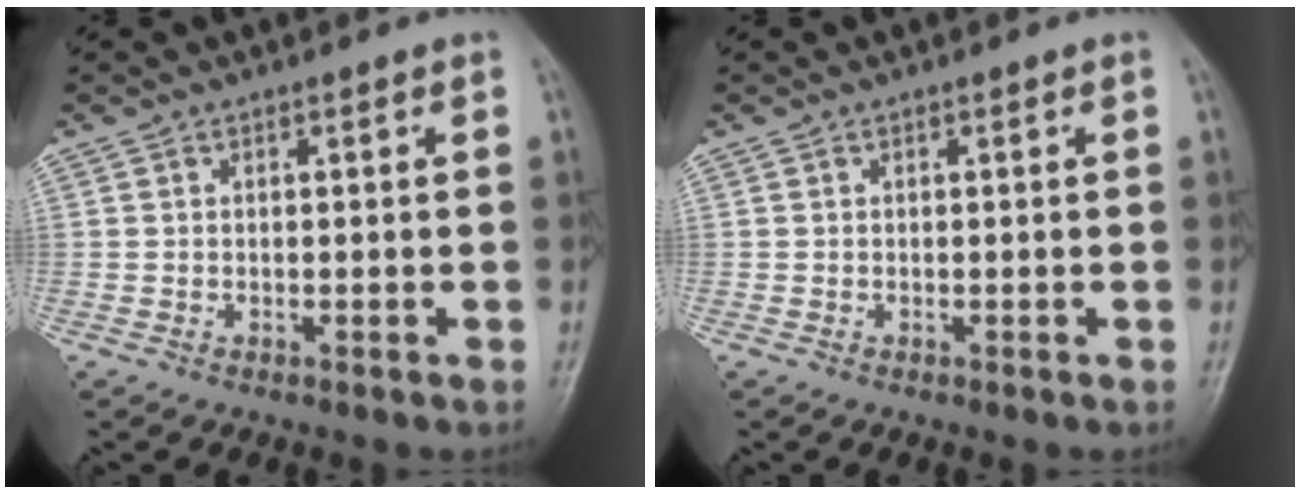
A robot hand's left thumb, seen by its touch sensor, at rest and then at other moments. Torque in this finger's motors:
{"motor_torque": [0.00, 0.00, 0.00, 0.00, 0.00]}